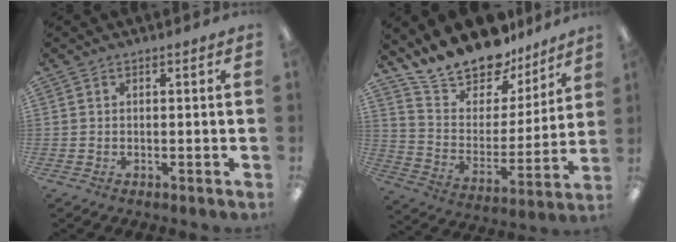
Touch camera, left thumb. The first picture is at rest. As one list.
[{"total": 17.2, "force": [15.9, 5.6, 3.4], "torque": [-0.085, -0.139, 0.287]}]